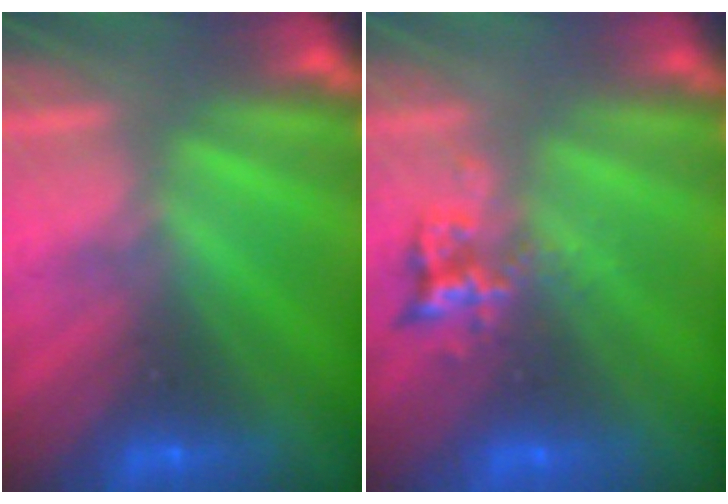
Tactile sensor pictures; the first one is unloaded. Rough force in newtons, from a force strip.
{"total": 2.4}